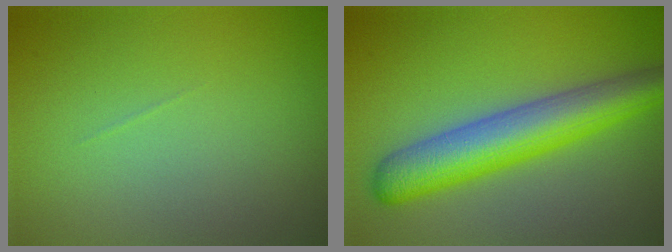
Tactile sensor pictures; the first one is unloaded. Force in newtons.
{"total": 7.1, "press": 7.1, "slide": 0.2}